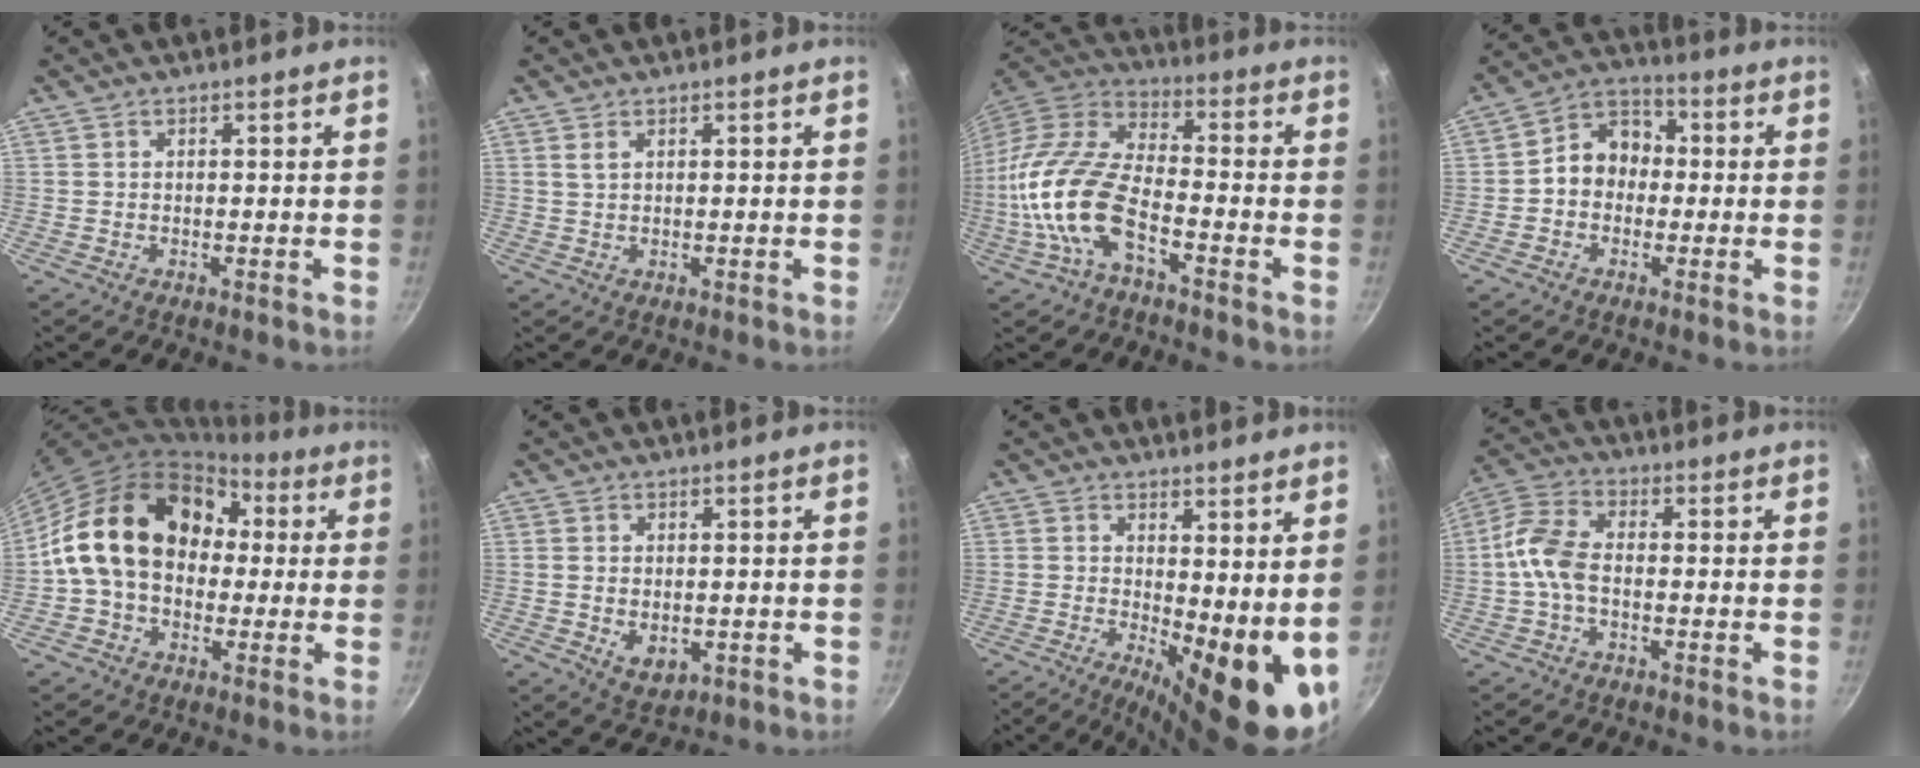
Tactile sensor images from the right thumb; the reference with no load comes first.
{"total": 1.2, "force": [0.7, 0.6, 0.8], "torque": [-0.016, -0.001, 0.015]}
{"total": 17.5, "force": [-6.0, 8.3, 14.1], "torque": [-0.280, 0.042, -0.134]}
{"total": 8.9, "force": [-0.6, 7.3, 4.9], "torque": [-0.039, 0.030, -0.031]}
{"total": 19.4, "force": [1.9, 14.6, 12.6], "torque": [-0.184, 0.047, 0.024]}
{"total": 5.0, "force": [-0.5, 3.5, 3.6], "torque": [-0.055, -0.012, 0.000]}
{"total": 13.2, "force": [0.6, 5.1, 12.2], "torque": [-0.132, -0.019, 0.019]}
{"total": 7.5, "force": [-1.3, 4.4, 6.0], "torque": [-0.126, 0.031, -0.039]}